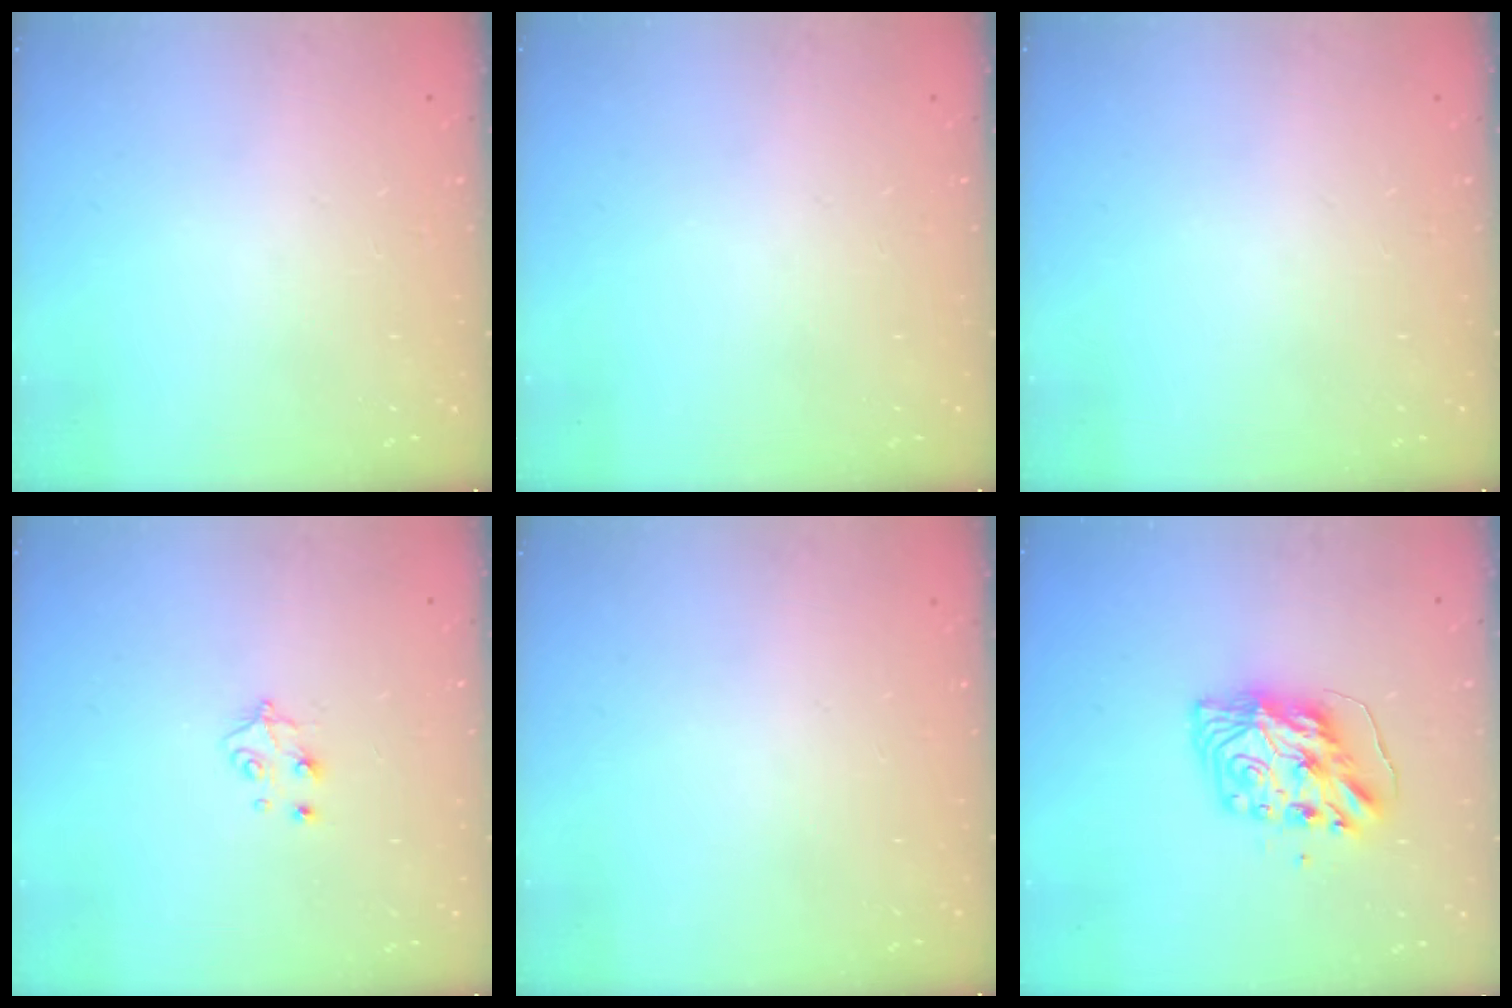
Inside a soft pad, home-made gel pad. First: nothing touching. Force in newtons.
{"total": 0.0}
{"total": 0.0}
{"total": 5.3, "press": 5.2, "slide": 0.8}
{"total": 0.0}
{"total": 9.9, "press": 9.9, "slide": 0.8}